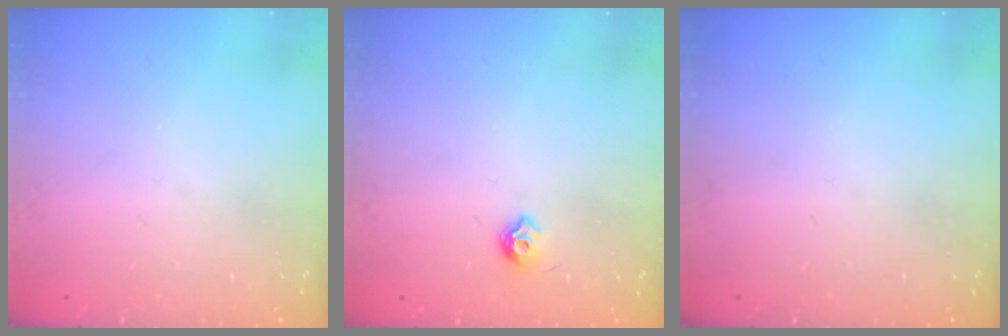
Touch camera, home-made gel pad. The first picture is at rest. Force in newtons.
{"total": 6.1, "press": 6.0, "slide": 0.9}
{"total": 0.0}